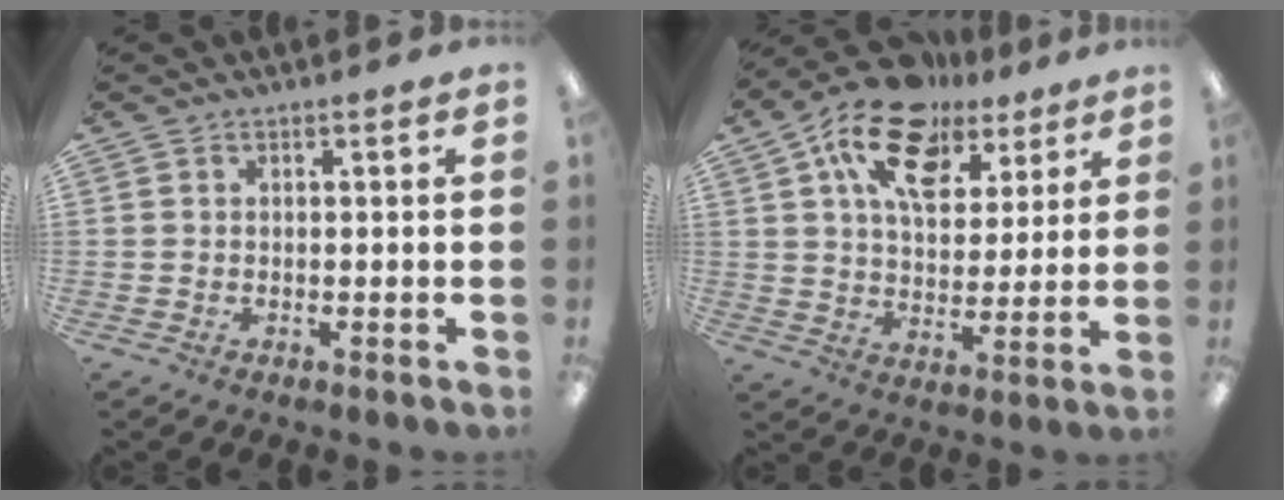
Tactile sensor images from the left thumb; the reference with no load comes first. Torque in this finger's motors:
{"motor_torque": [0.33, 0.48, 1.42, -1.35, 0.36]}